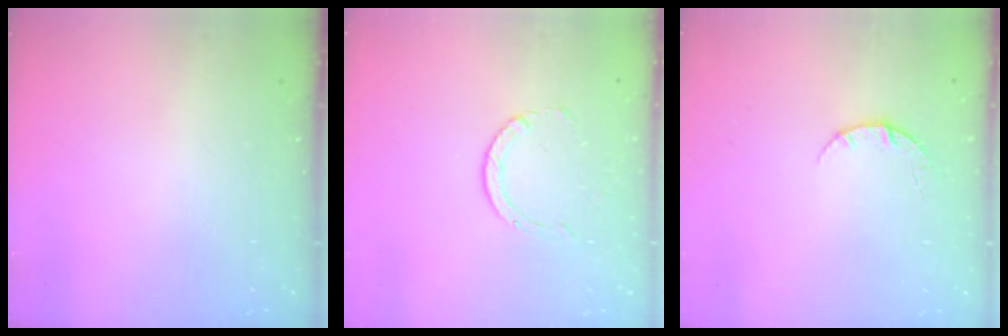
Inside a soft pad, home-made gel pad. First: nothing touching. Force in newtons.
{"total": 2.9, "press": 2.9, "slide": 0.4}
{"total": 3.5, "press": 3.5, "slide": 0.4}